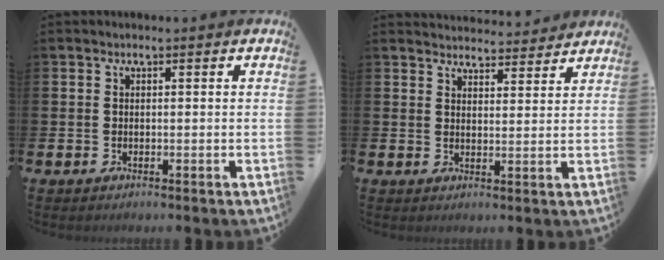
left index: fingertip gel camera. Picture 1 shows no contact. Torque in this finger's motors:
{"motor_torque": [0.95, -1.19, 0.31, 0.04]}